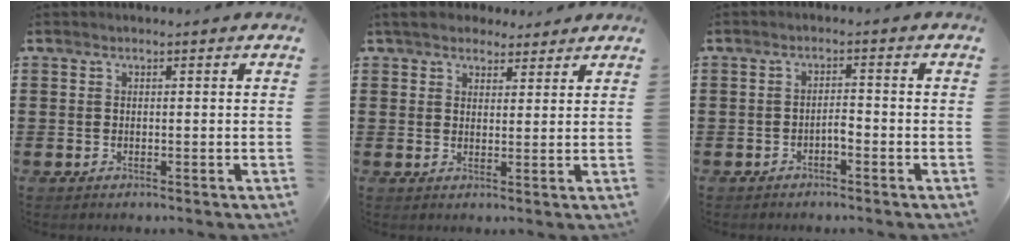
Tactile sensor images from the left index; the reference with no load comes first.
{"total": 3.9, "force": [3.4, 1.7, 0.8], "torque": [-0.027, 0.002, 0.065]}
{"total": 1.9, "force": [-1.2, 0.3, 1.4], "torque": [-0.029, 0.004, -0.025]}